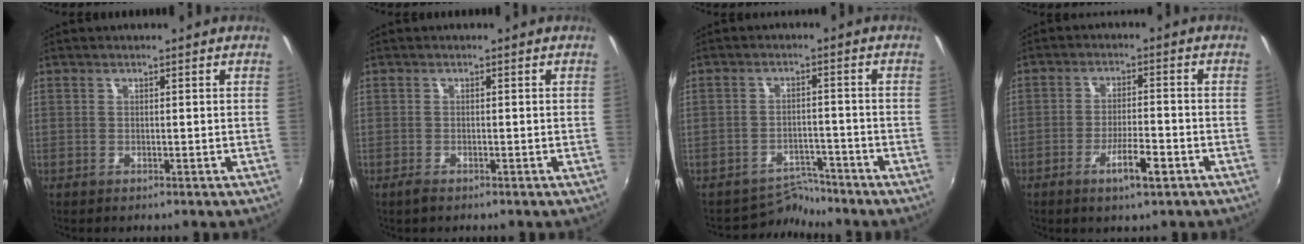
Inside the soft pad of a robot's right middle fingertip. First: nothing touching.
{"total": 1.3, "force": [-1.0, 0.4, 0.8], "torque": [-0.015, -0.003, -0.018]}
{"total": 4.4, "force": [-4.2, 0.7, -1.1], "torque": [0.016, 0.013, -0.067]}
{"total": 6.0, "force": [-3.4, 1.2, 4.8], "torque": [-0.094, -0.008, -0.054]}